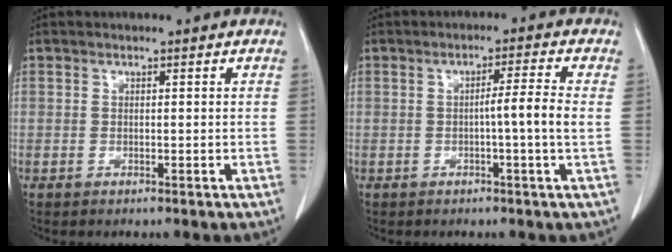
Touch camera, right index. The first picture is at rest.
{"total": 4.4, "force": [-0.5, -1.0, 4.3], "torque": [-0.065, 0.003, -0.009]}